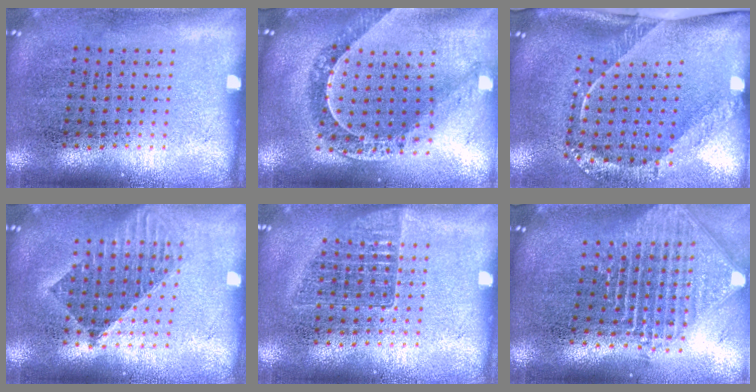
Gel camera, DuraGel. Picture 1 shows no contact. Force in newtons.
{"total": 1.1, "press": 1.1, "slide": 0.1}
{"total": 2.6, "press": 1.7, "slide": 2.0}
{"total": 1.6, "press": 1.3, "slide": 0.9}
{"total": 1.0, "press": 0.9, "slide": 0.4}
{"total": 2.5, "press": 1.9, "slide": 1.6}